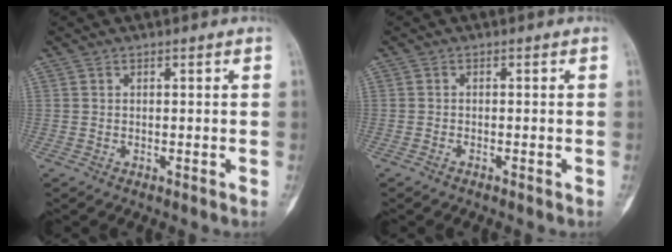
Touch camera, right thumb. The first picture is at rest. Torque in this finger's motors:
{"motor_torque": [-0.30, -0.11, -0.30, 0.11, 0.05]}